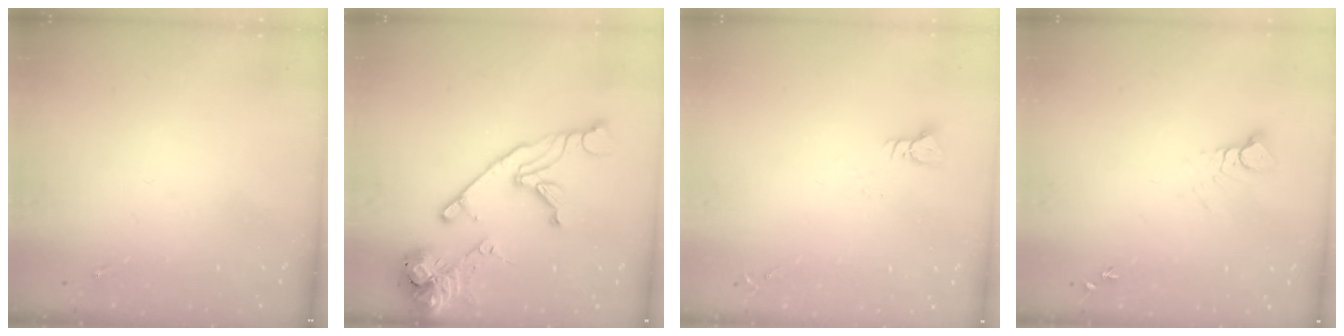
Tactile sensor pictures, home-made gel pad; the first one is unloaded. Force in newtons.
{"total": 18.4, "press": 18.2, "slide": 2.3}
{"total": 3.0, "press": 3.0, "slide": 0.3}
{"total": 4.0, "press": 3.9, "slide": 0.4}